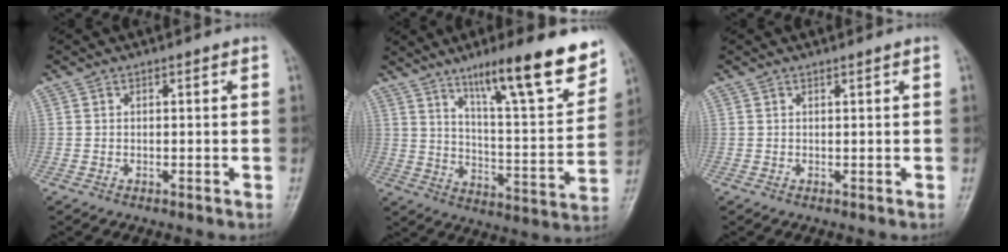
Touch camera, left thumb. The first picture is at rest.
{"total": 19.5, "force": [12.7, 3.5, 14.3], "torque": [-0.181, -0.065, 0.201]}
{"total": 0.0}